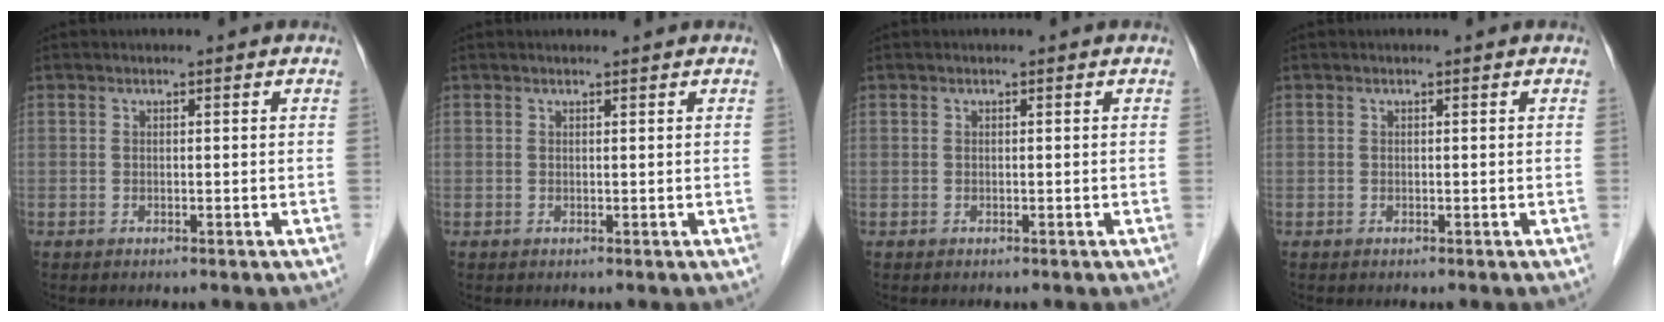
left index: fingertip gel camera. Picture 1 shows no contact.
{"total": 0.9, "force": [0.9, -0.1, 0.1], "torque": [-0.006, 0.003, 0.016]}
{"total": 0.0}
{"total": 0.0}